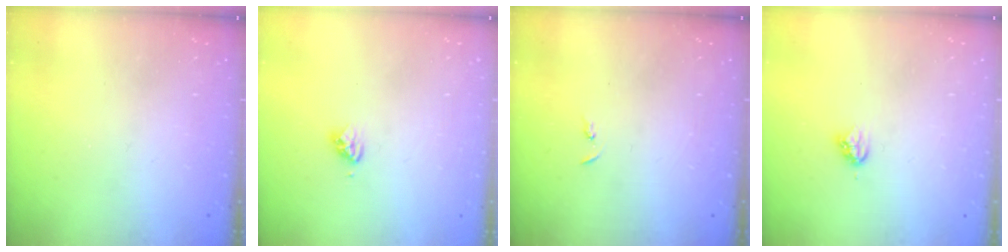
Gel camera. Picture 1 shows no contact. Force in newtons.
{"total": 3.4, "press": 3.3, "slide": 0.6}
{"total": 3.2, "press": 3.2, "slide": 0.3}
{"total": 3.7, "press": 3.7, "slide": 0.3}